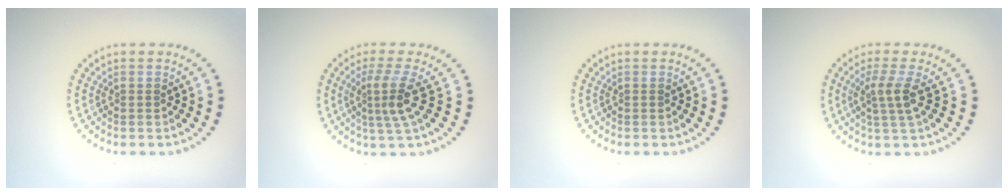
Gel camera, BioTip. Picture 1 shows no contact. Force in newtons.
{"total": 3.2, "press": 2.2, "slide": 2.4}
{"total": 0.0}
{"total": 2.7, "press": 2.0, "slide": 1.8}